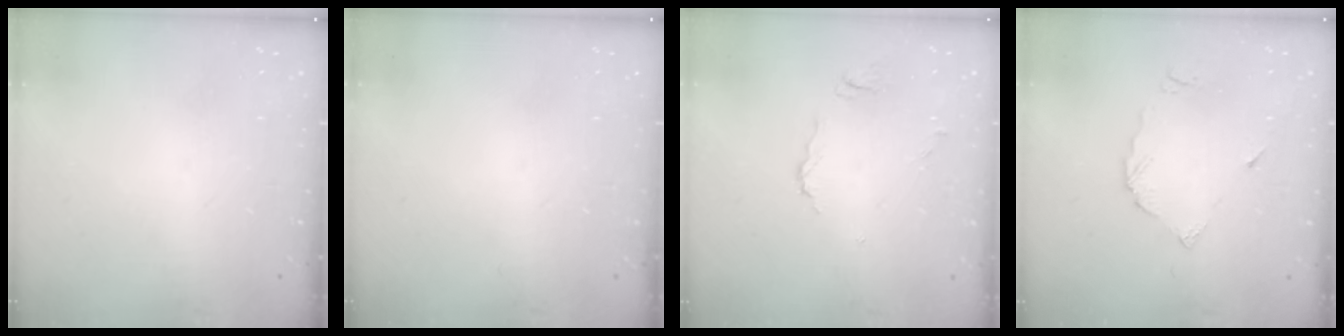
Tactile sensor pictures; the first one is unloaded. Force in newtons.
{"total": 0.0}
{"total": 5.3, "press": 5.3, "slide": 0.3}
{"total": 5.5, "press": 5.5, "slide": 0.3}